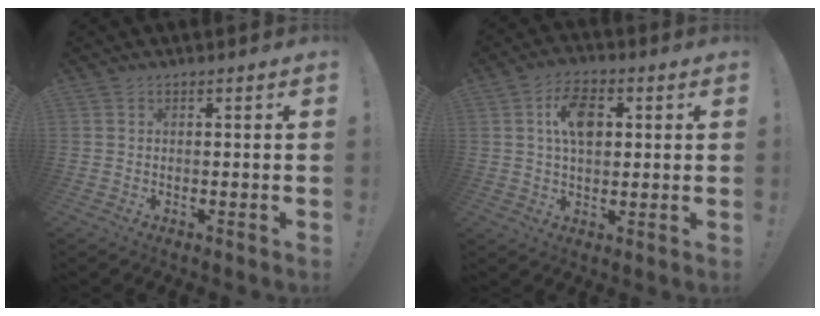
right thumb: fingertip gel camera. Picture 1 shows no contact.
{"total": 10.2, "force": [2.5, 6.4, 7.6], "torque": [-0.108, 0.007, 0.044]}